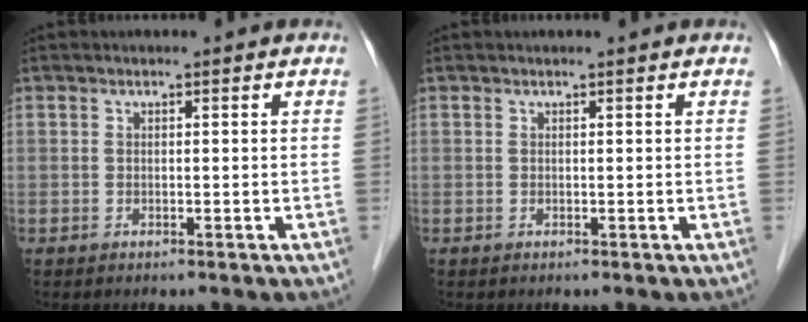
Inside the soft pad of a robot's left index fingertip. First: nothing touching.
{"total": 0.0}